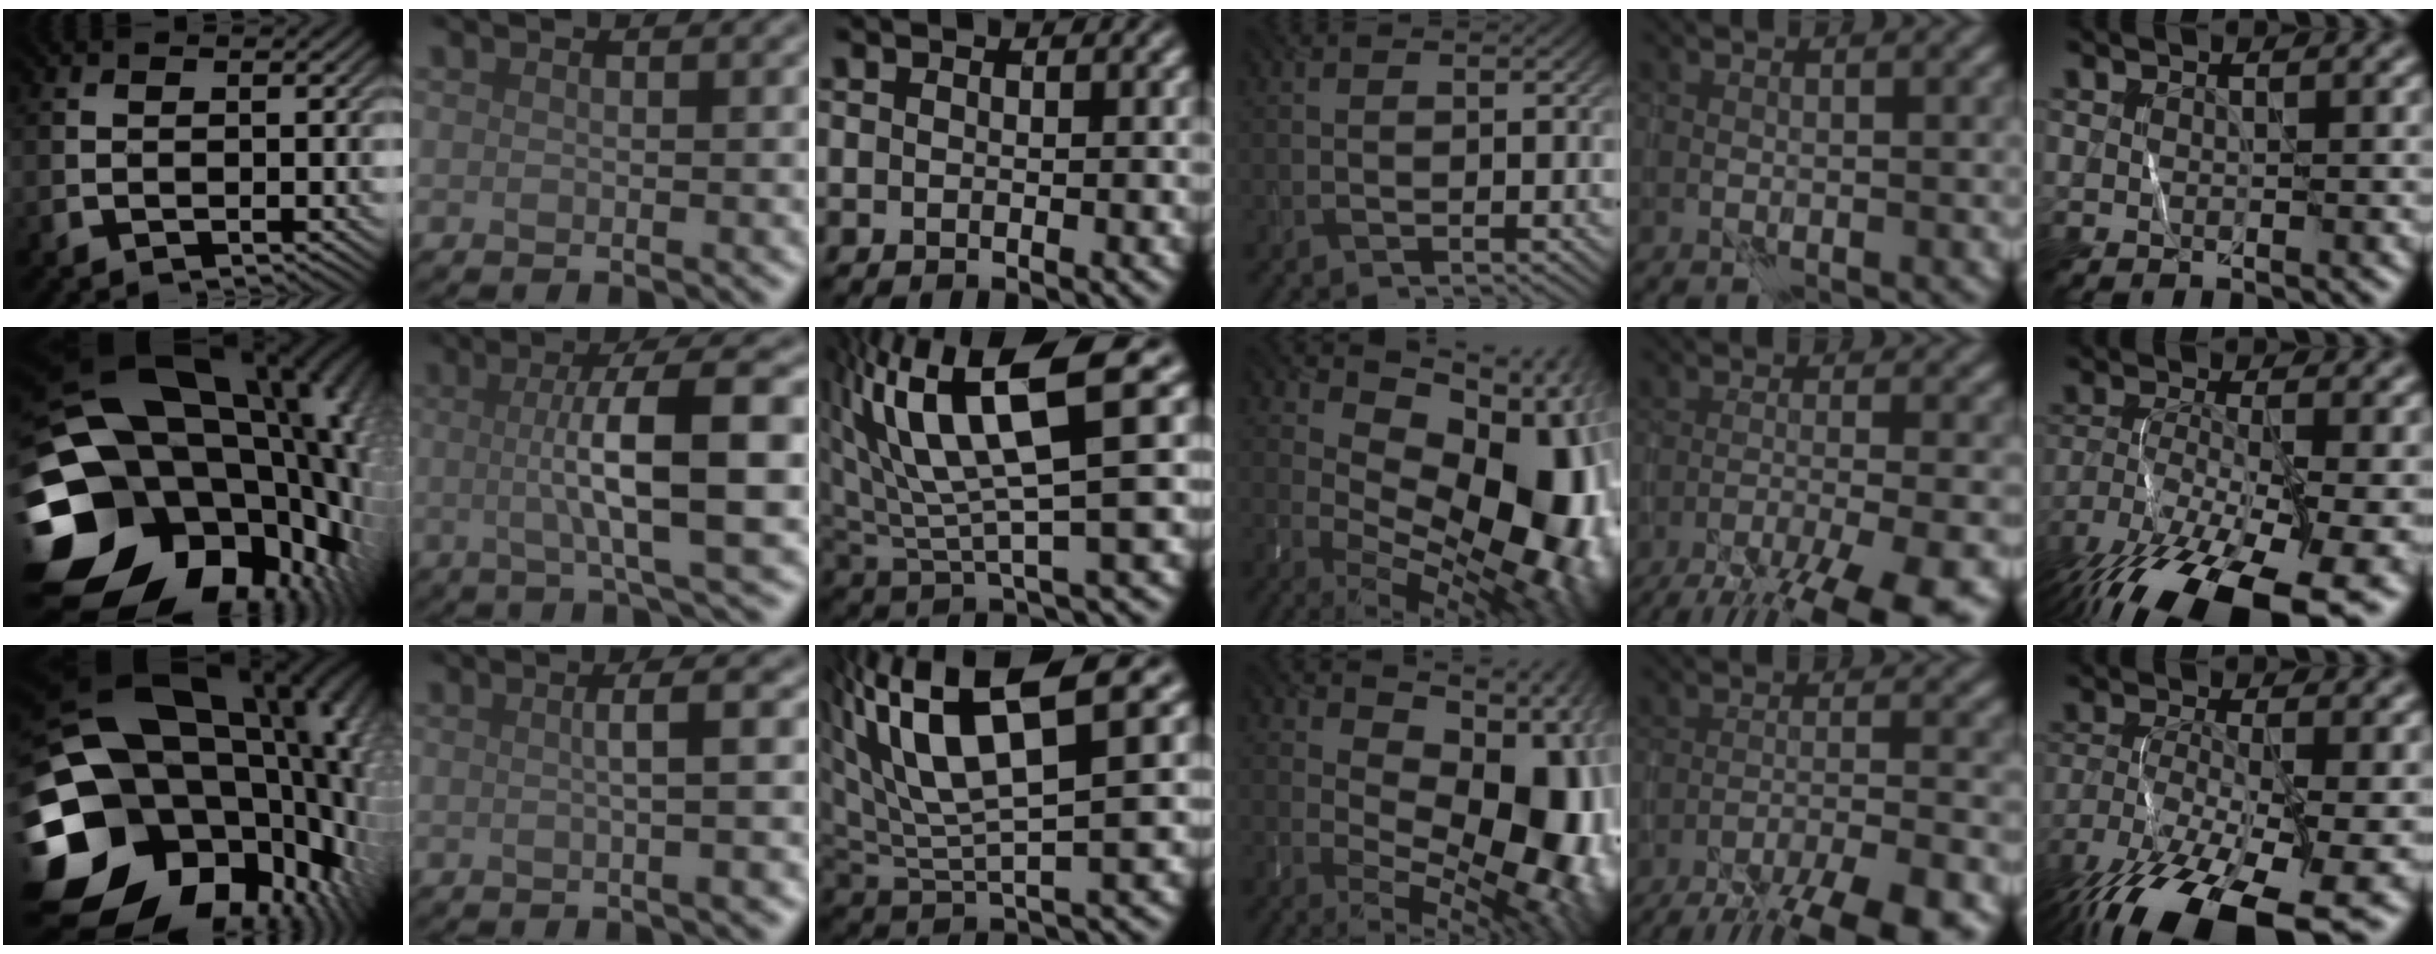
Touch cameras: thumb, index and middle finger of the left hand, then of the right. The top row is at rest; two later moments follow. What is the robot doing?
{"motion": "wrap", "object": "ribbon"}